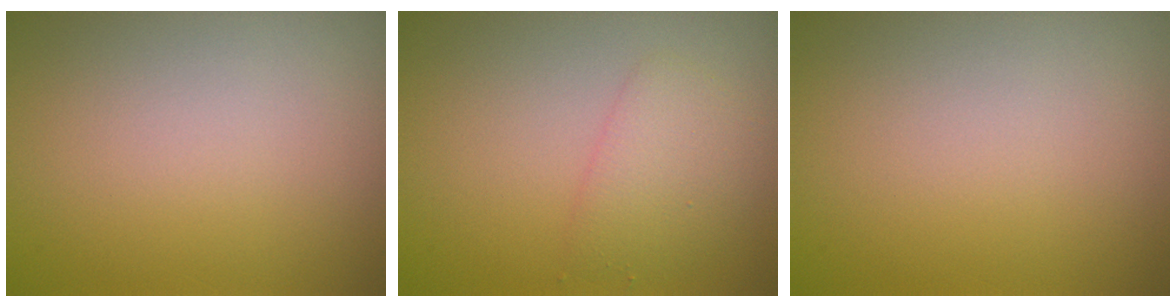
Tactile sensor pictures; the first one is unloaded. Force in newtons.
{"total": 2.4, "press": 2.4, "slide": 0.1}
{"total": 0.0}